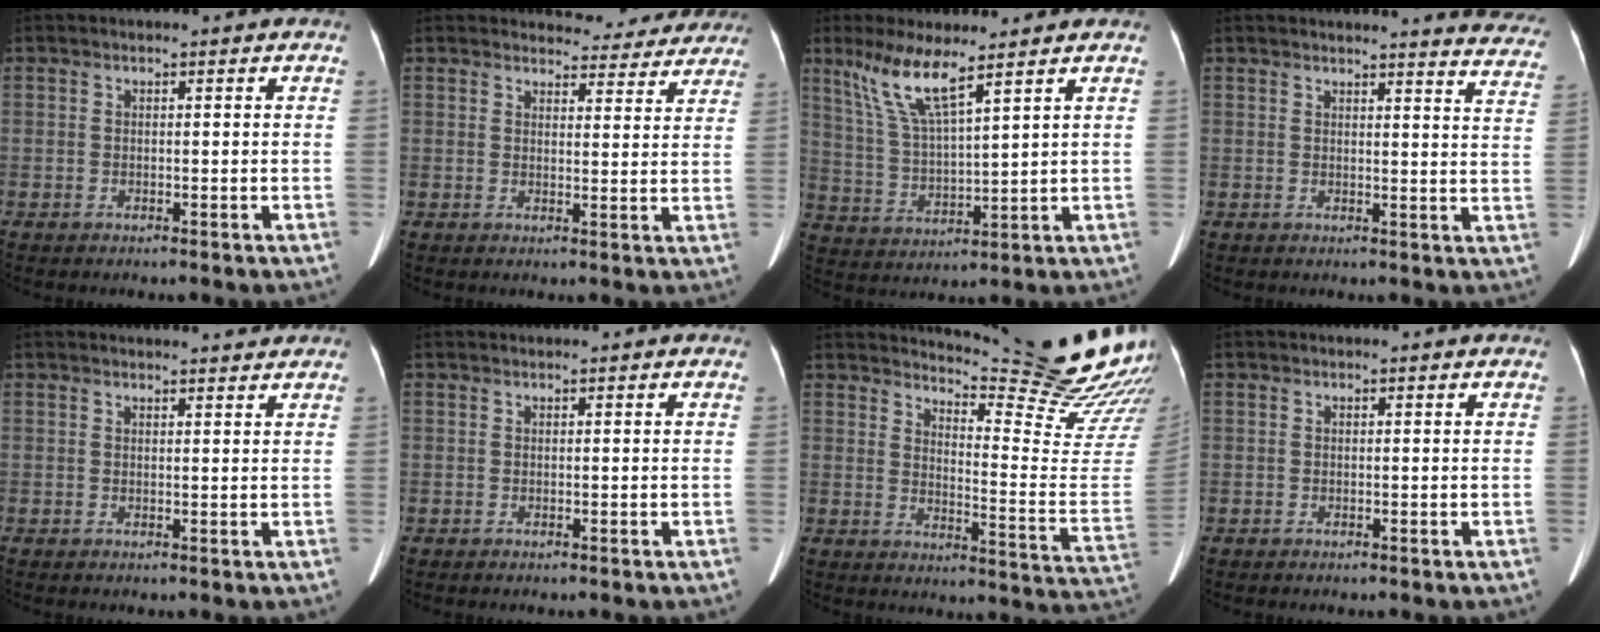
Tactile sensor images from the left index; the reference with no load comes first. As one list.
[{"total": 10.6, "force": [10.1, 3.1, 0.8], "torque": [0.021, -0.009, 0.098]}, {"total": 8.5, "force": [5.9, 0.6, 6.1], "torque": [-0.131, -0.003, 0.122]}, {"total": 13.1, "force": [12.8, 0.8, 2.6], "torque": [-0.003, -0.083, 0.108]}, {"total": 6.0, "force": [5.7, 0.5, 1.7], "torque": [-0.020, 0.011, 0.060]}, {"total": 2.2, "force": [2.1, 0.1, 0.7], "torque": [-0.011, 0.031, 0.028]}, {"total": 23.0, "force": [21.5, -0.4, 8.1], "torque": [-0.120, -0.151, 0.259]}, {"total": 0.6, "force": [0.6, 0.0, 0.2], "torque": [-0.010, 0.006, 0.007]}]